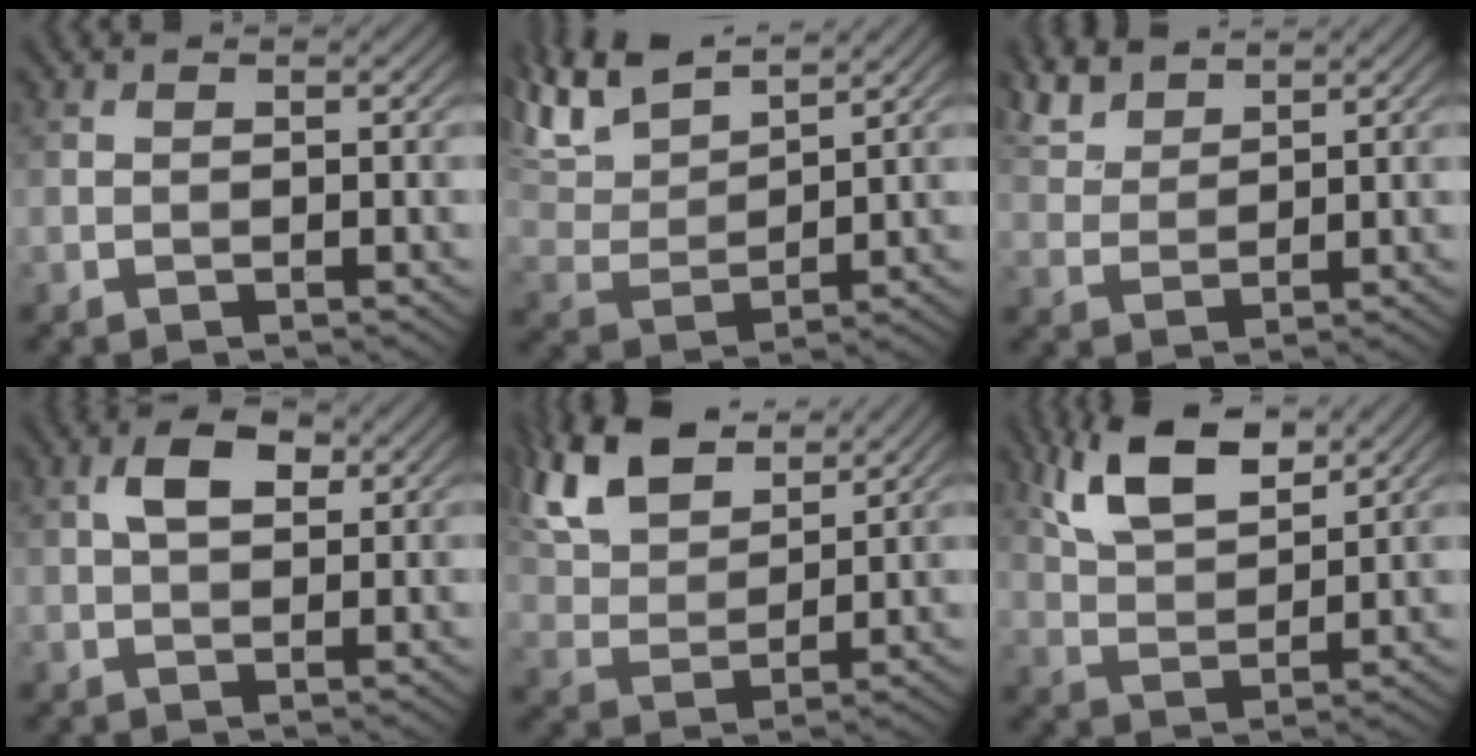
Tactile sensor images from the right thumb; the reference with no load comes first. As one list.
[{"total": 12.3, "force": [9.5, 3.9, 6.8], "torque": [-0.184, 0.020, 0.179]}, {"total": 5.5, "force": [4.7, 1.7, 2.3], "torque": [-0.065, 0.008, 0.104]}, {"total": 4.3, "force": [1.4, 2.4, 3.3], "torque": [-0.065, 0.008, 0.022]}, {"total": 12.2, "force": [8.1, 5.5, 7.2], "torque": [-0.195, 0.026, 0.162]}, {"total": 9.0, "force": [5.6, 3.5, 6.0], "torque": [-0.135, 0.008, 0.115]}]